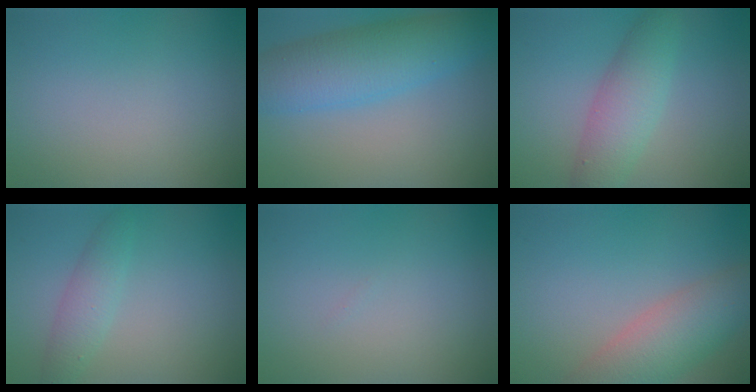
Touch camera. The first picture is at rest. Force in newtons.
{"total": 7.4, "press": 7.4, "slide": 0.2}
{"total": 4.6, "press": 4.6, "slide": 0.1}
{"total": 2.3, "press": 2.3, "slide": 0.1}
{"total": 0.0}
{"total": 6.2, "press": 6.2, "slide": 0.4}